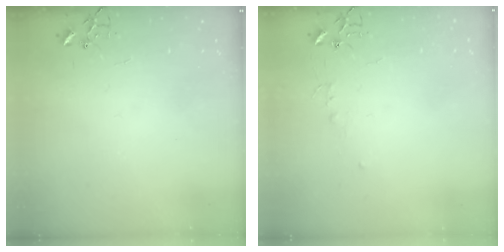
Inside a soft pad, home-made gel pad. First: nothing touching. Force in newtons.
{"total": 3.9, "press": 3.9, "slide": 0.4}